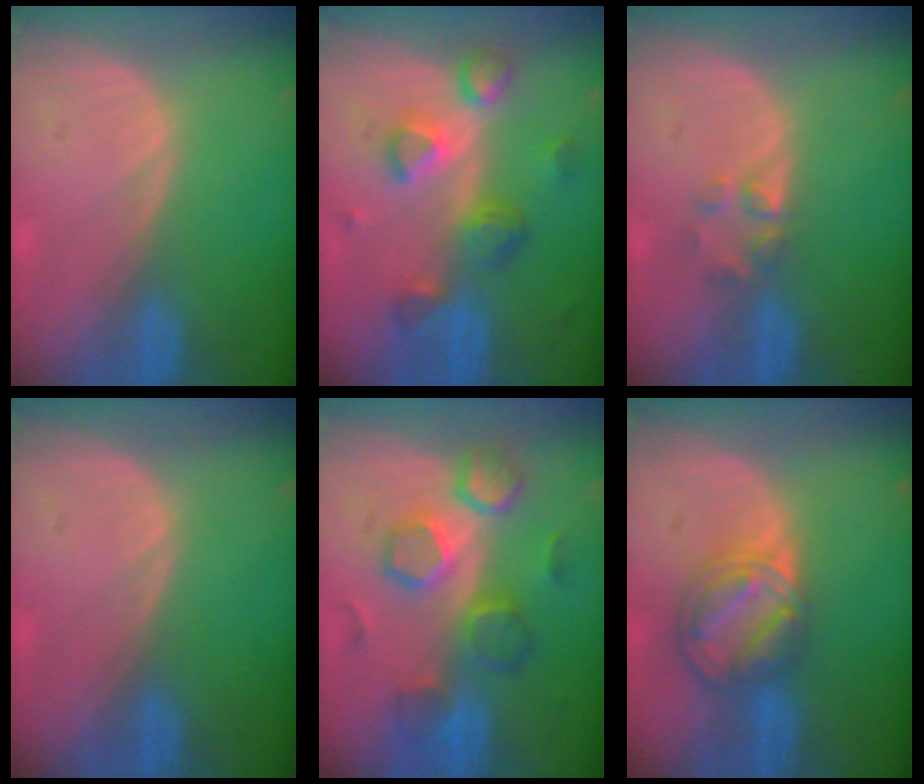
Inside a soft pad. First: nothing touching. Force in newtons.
{"total": 7.8, "press": 6.9, "slide": 3.5}
{"total": 2.2, "press": 2.2, "slide": 0.2}
{"total": 0.0}
{"total": 8.6, "press": 8.5, "slide": 1.5}
{"total": 8.1, "press": 7.0, "slide": 4.1}